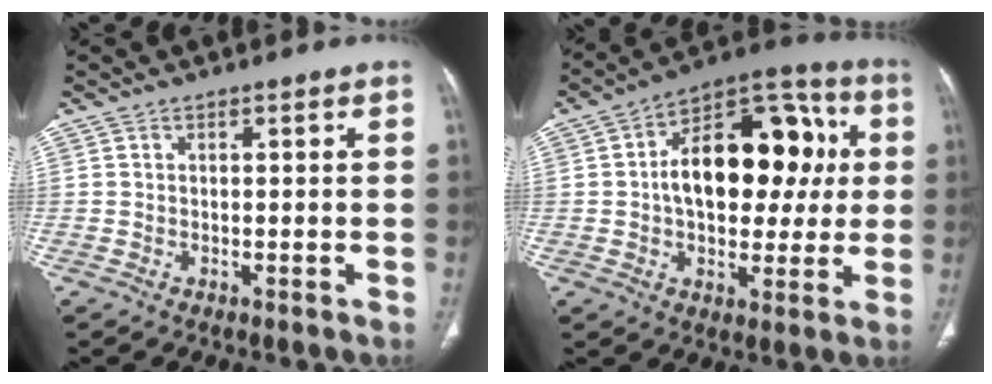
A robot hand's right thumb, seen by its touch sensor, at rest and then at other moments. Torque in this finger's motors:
{"motor_torque": [1.45, 1.72, 1.71, -0.05, 0.14]}